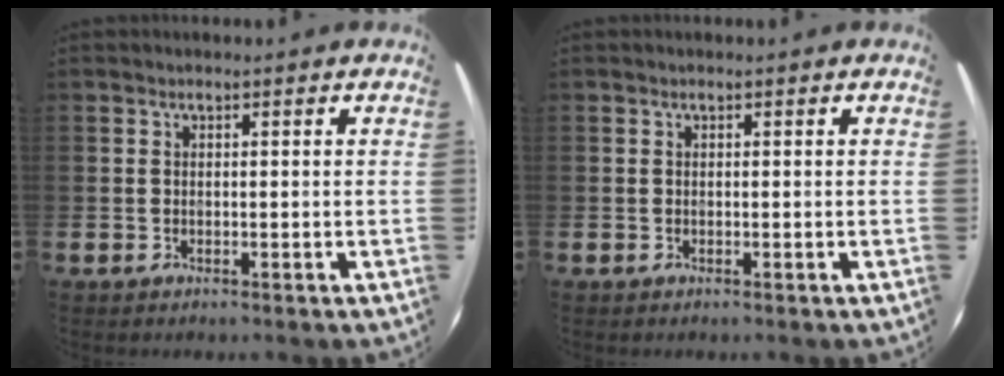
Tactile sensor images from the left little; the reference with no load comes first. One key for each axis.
{"total": 0.0}